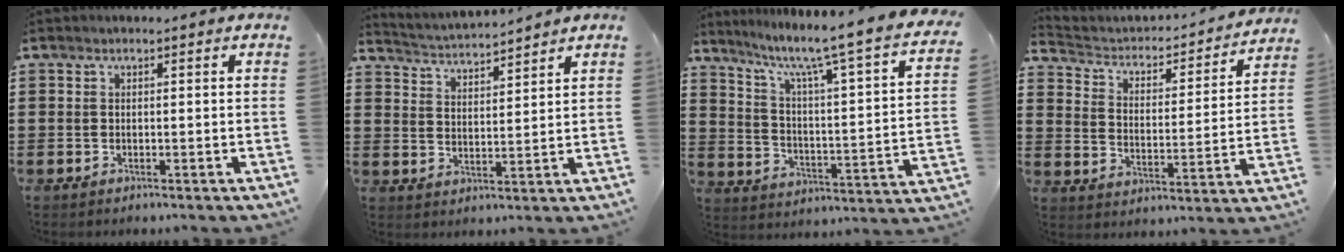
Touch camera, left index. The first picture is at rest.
{"total": 3.3, "force": [3.2, -0.4, 0.0], "torque": [-0.015, -0.021, 0.054]}
{"total": 6.5, "force": [4.9, -0.5, 4.2], "torque": [-0.104, -0.052, 0.066]}
{"total": 2.5, "force": [2.1, 1.3, 0.5], "torque": [-0.031, -0.022, 0.024]}